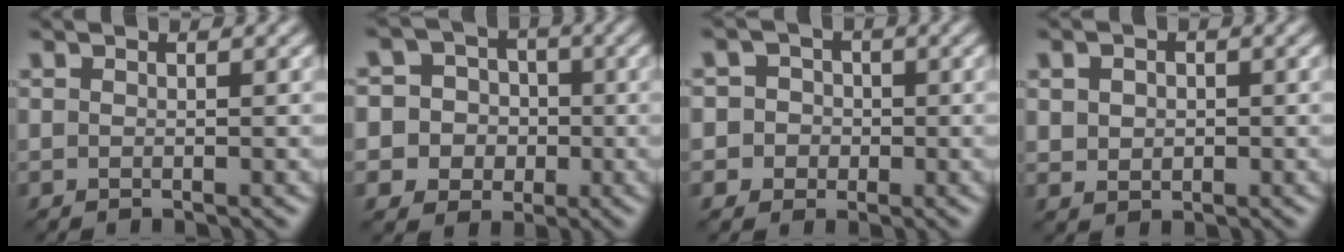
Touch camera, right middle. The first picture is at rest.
{"total": 8.3, "force": [-0.7, 8.1, 1.8], "torque": [-0.045, 0.021, -0.026]}
{"total": 4.3, "force": [0.1, 4.2, 1.1], "torque": [0.006, 0.031, -0.022]}
{"total": 2.5, "force": [0.4, 2.1, 1.2], "torque": [-0.024, 0.006, 0.005]}